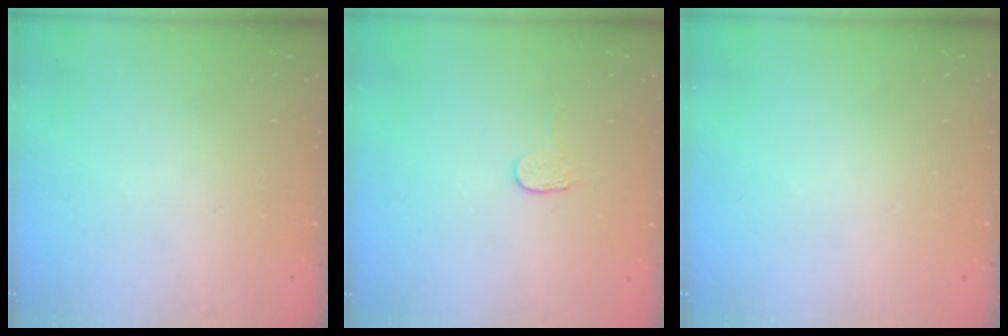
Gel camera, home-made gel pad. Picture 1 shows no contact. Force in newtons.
{"total": 2.7, "press": 2.7, "slide": 0.2}
{"total": 0.0}